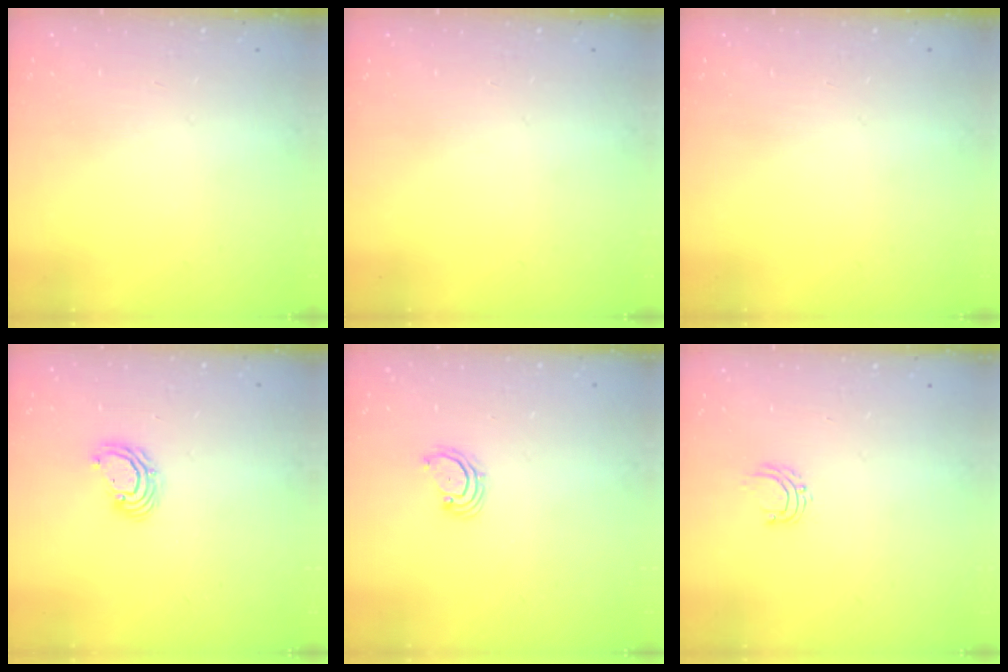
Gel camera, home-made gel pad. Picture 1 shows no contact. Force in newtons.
{"total": 0.0}
{"total": 0.0}
{"total": 5.7, "press": 5.7, "slide": 0.2}
{"total": 2.7, "press": 2.7, "slide": 0.3}
{"total": 4.8, "press": 4.8, "slide": 0.3}